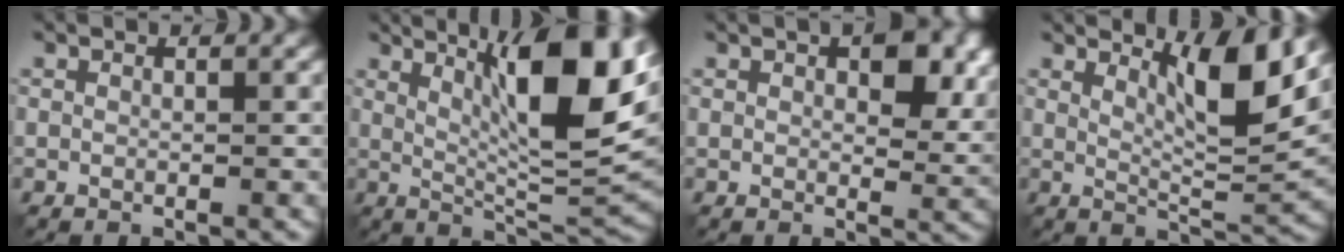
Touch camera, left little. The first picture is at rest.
{"total": 11.1, "force": [4.1, 2.8, 10.0], "torque": [-0.144, 0.002, 0.067]}
{"total": 7.0, "force": [2.8, 3.5, 5.4], "torque": [-0.077, -0.001, 0.043]}
{"total": 6.5, "force": [3.4, 1.4, 5.4], "torque": [-0.079, -0.007, 0.055]}